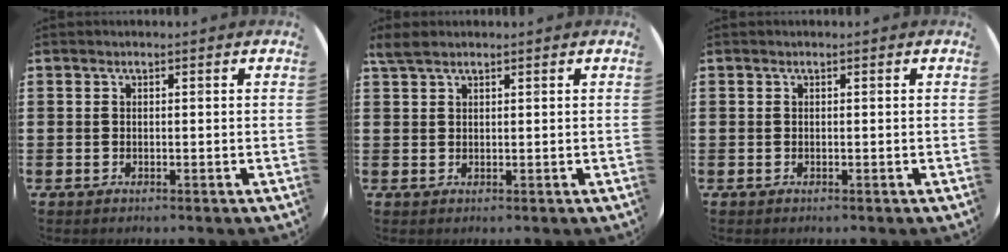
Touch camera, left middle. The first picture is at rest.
{"total": 2.0, "force": [1.7, 0.6, 1.0], "torque": [-0.016, 0.001, 0.029]}
{"total": 0.0}